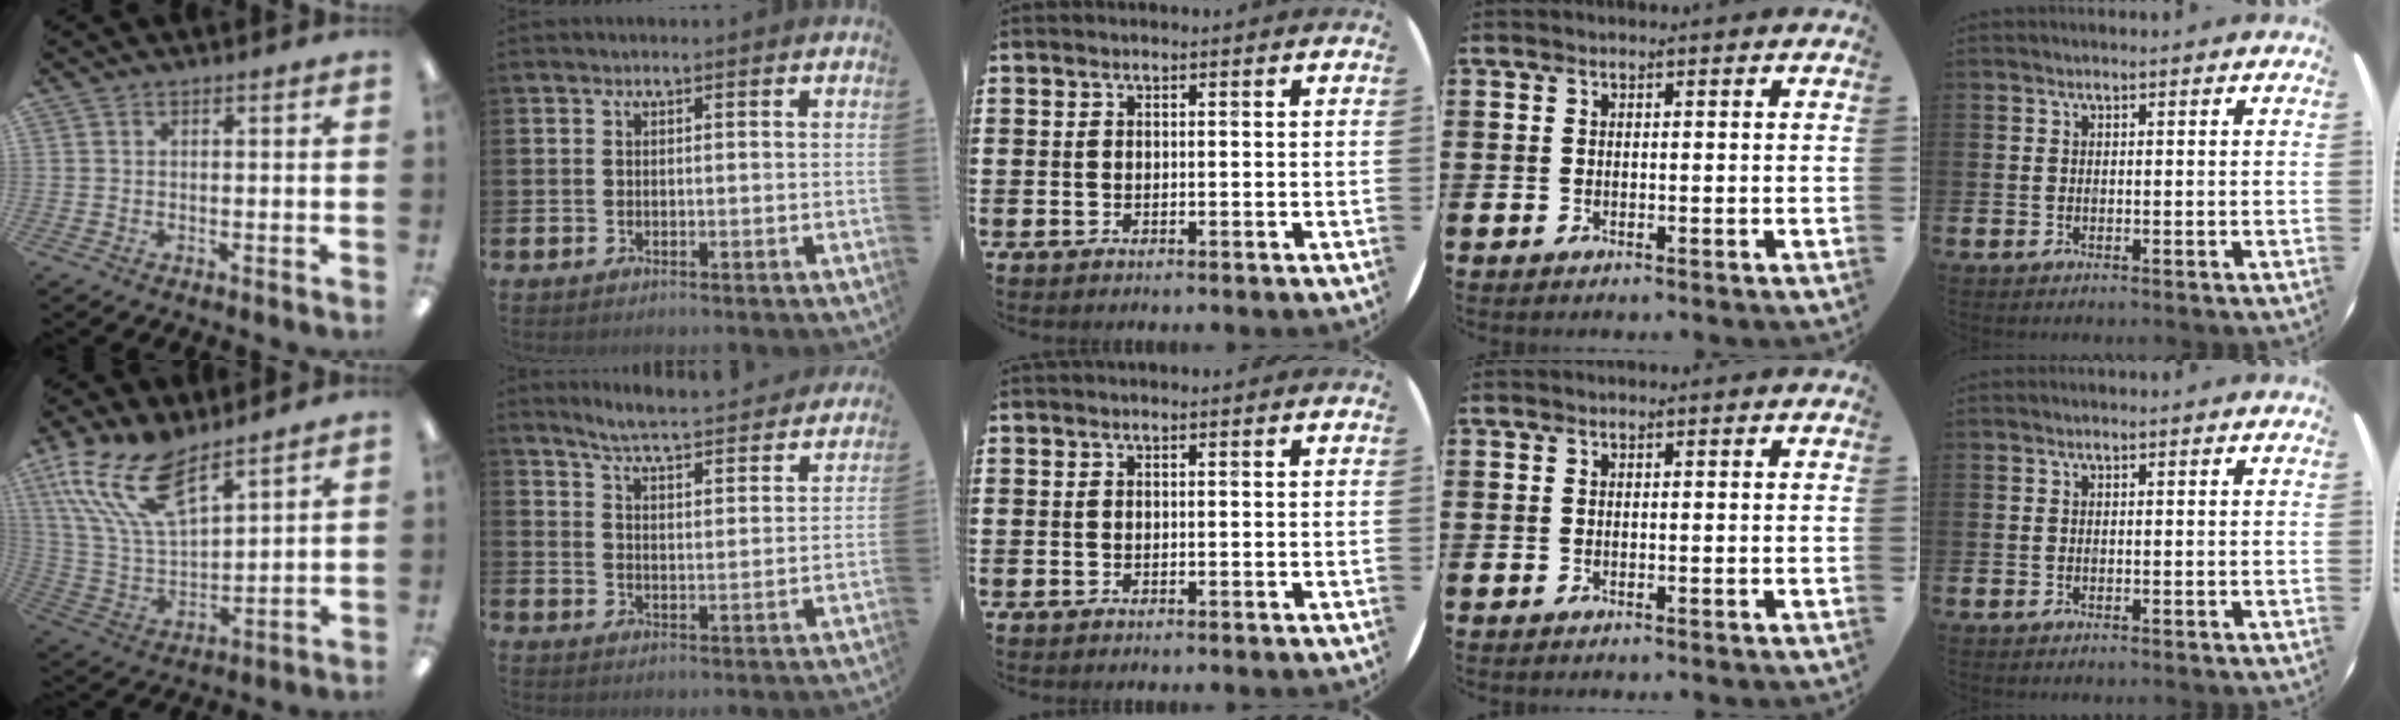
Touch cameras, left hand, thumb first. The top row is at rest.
{"thumb": {"total": 18.0, "force": [11.2, 7.9, 11.6], "torque": [-0.270, -0.045, 0.206]}, "index": {"total": 5.9, "force": [5.8, -0.2, 1.4], "torque": [-0.054, -0.046, 0.096]}}